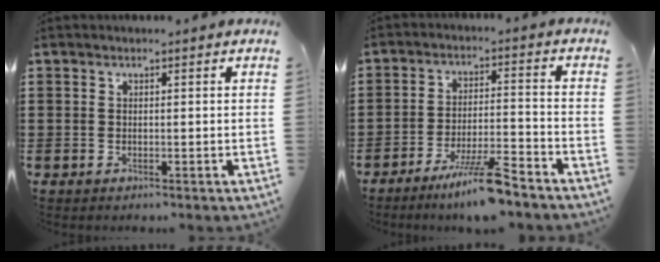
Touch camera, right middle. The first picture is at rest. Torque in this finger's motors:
{"motor_torque": [1.23, -0.91, 0.48, 0.08]}